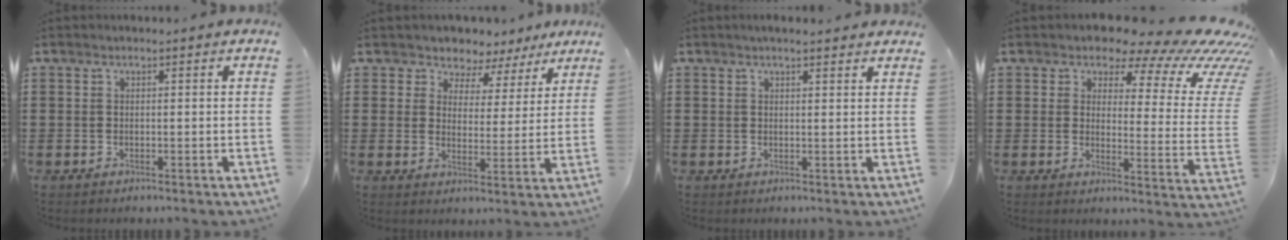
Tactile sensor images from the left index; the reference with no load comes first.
{"total": 4.2, "force": [3.7, 2.0, -0.1], "torque": [-0.018, -0.023, 0.060]}
{"total": 1.4, "force": [1.1, 0.7, 0.5], "torque": [-0.012, 0.006, 0.020]}
{"total": 9.3, "force": [7.4, 3.4, 4.6], "torque": [-0.076, -0.058, 0.121]}